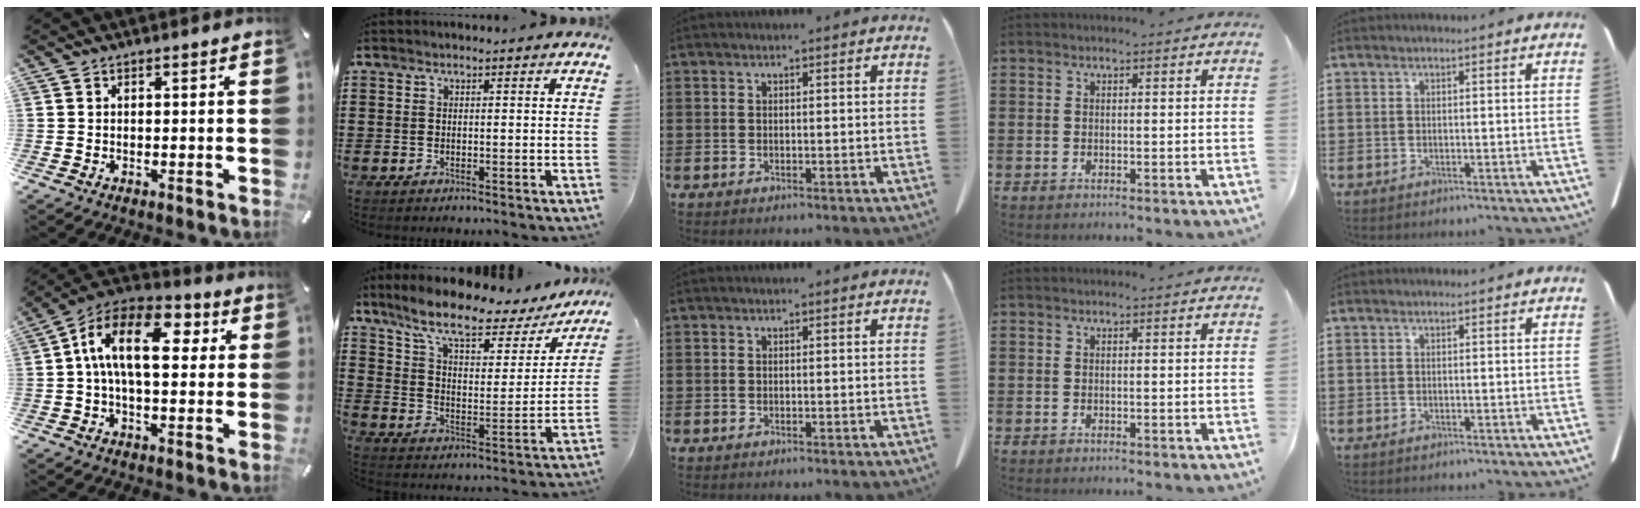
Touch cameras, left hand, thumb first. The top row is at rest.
{"thumb": {"total": 15.7, "force": [2.8, 8.8, 12.7], "torque": [-0.238, 0.002, 0.045]}, "index": {"total": 10.0, "force": [7.8, 2.2, 5.9], "torque": [-0.136, -0.040, 0.129]}}